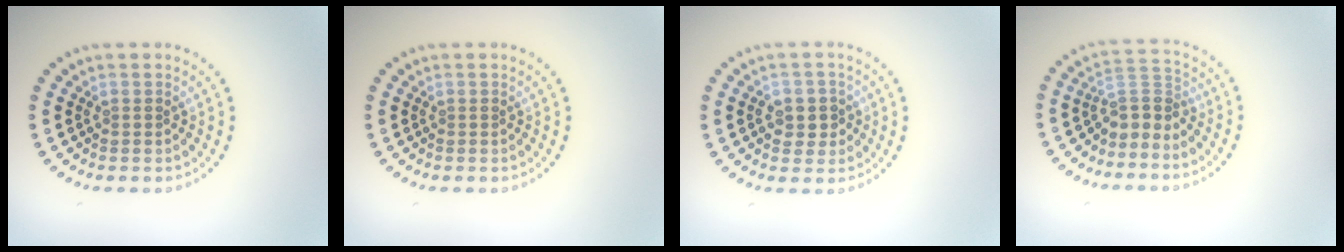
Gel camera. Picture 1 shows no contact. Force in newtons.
{"total": 0.0}
{"total": 2.6, "press": 2.5, "slide": 0.3}
{"total": 2.9, "press": 2.1, "slide": 2.0}